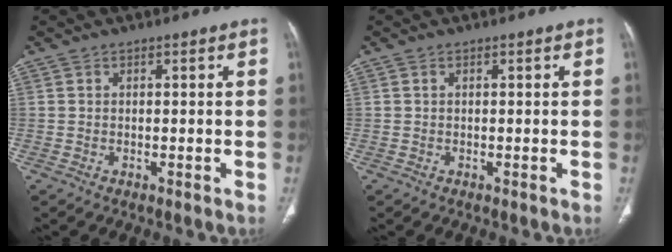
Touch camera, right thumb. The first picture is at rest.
{"total": 0.0}